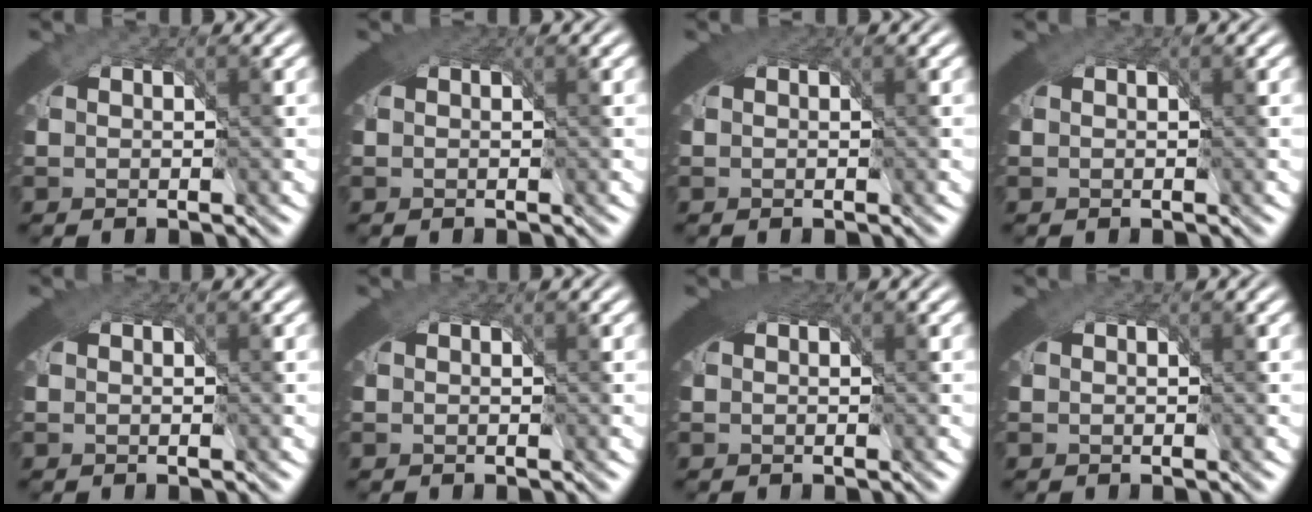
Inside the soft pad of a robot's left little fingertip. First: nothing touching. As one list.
[{"total": 1.9, "force": [1.0, 1.0, 1.3], "torque": [-0.024, -0.005, 0.016]}, {"total": 1.8, "force": [0.9, 1.1, 1.1], "torque": [-0.020, -0.002, 0.014]}, {"total": 0.7, "force": [0.3, 0.5, 0.3], "torque": [-0.005, -0.002, 0.004]}, {"total": 1.3, "force": [0.7, 0.8, 0.7], "torque": [-0.013, -0.003, 0.011]}, {"total": 0.7, "force": [0.4, 0.5, 0.3], "torque": [-0.006, -0.003, 0.006]}, {"total": 2.6, "force": [1.1, 1.4, 2.0], "torque": [-0.036, -0.008, 0.019]}, {"total": 0.5, "force": [0.2, 0.4, 0.3], "torque": [-0.004, -0.002, 0.002]}]